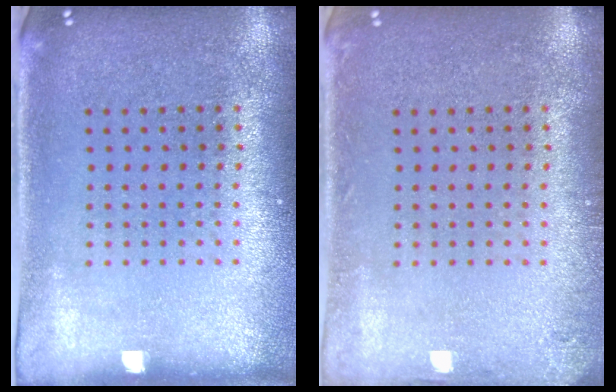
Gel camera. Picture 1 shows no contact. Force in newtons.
{"total": 1.1, "press": 1.1, "slide": 0.1}